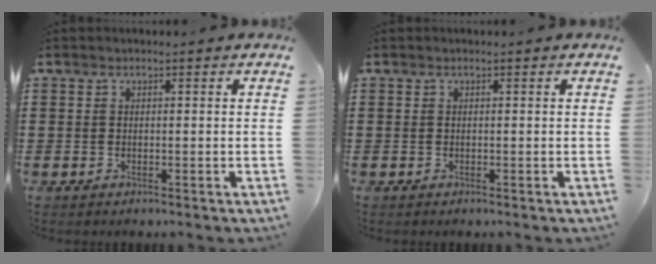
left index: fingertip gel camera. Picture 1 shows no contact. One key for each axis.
{"total": 0.0}